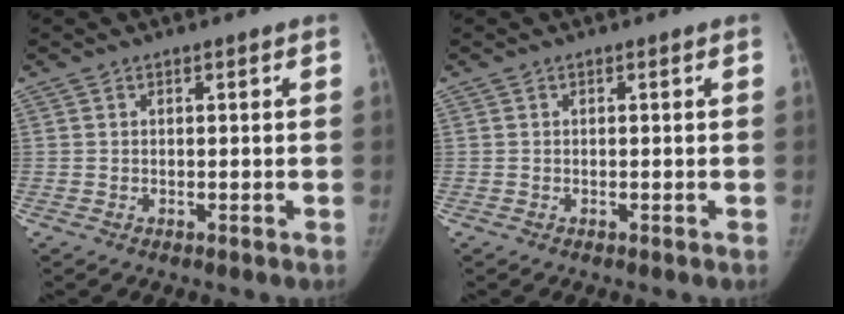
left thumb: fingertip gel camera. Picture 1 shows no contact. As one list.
[{"total": 0.0}]